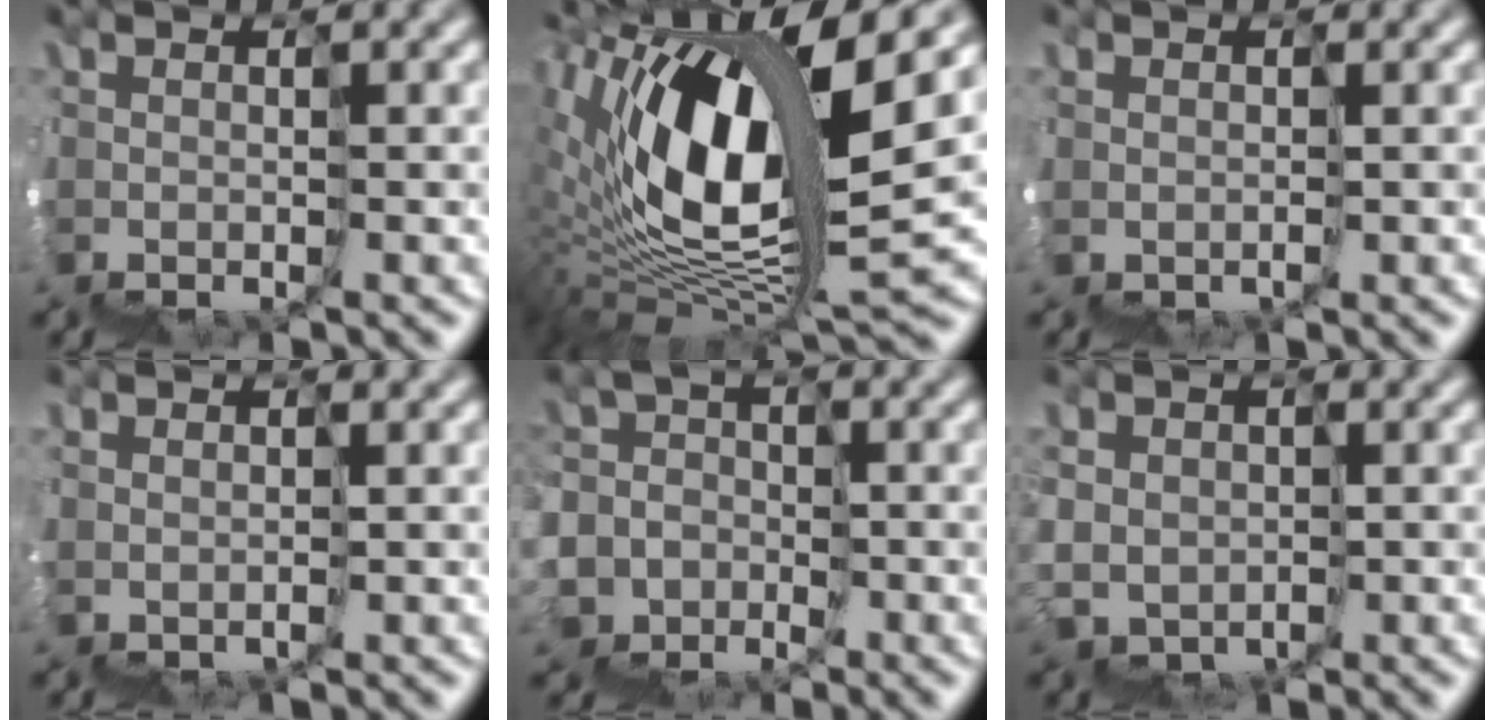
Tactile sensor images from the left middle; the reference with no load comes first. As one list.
[{"total": 11.3, "force": [5.4, 2.3, 9.6], "torque": [-0.179, 0.019, 0.100]}, {"total": 1.8, "force": [-0.6, 1.6, 0.6], "torque": [-0.009, -0.008, -0.006]}, {"total": 1.6, "force": [-0.3, 1.5, 0.3], "torque": [-0.006, -0.006, 0.000]}, {"total": 4.9, "force": [-2.2, 3.4, -2.8], "torque": [0.059, 0.011, -0.059]}, {"total": 2.8, "force": [0.7, 2.3, -1.5], "torque": [0.038, 0.013, -0.007]}]